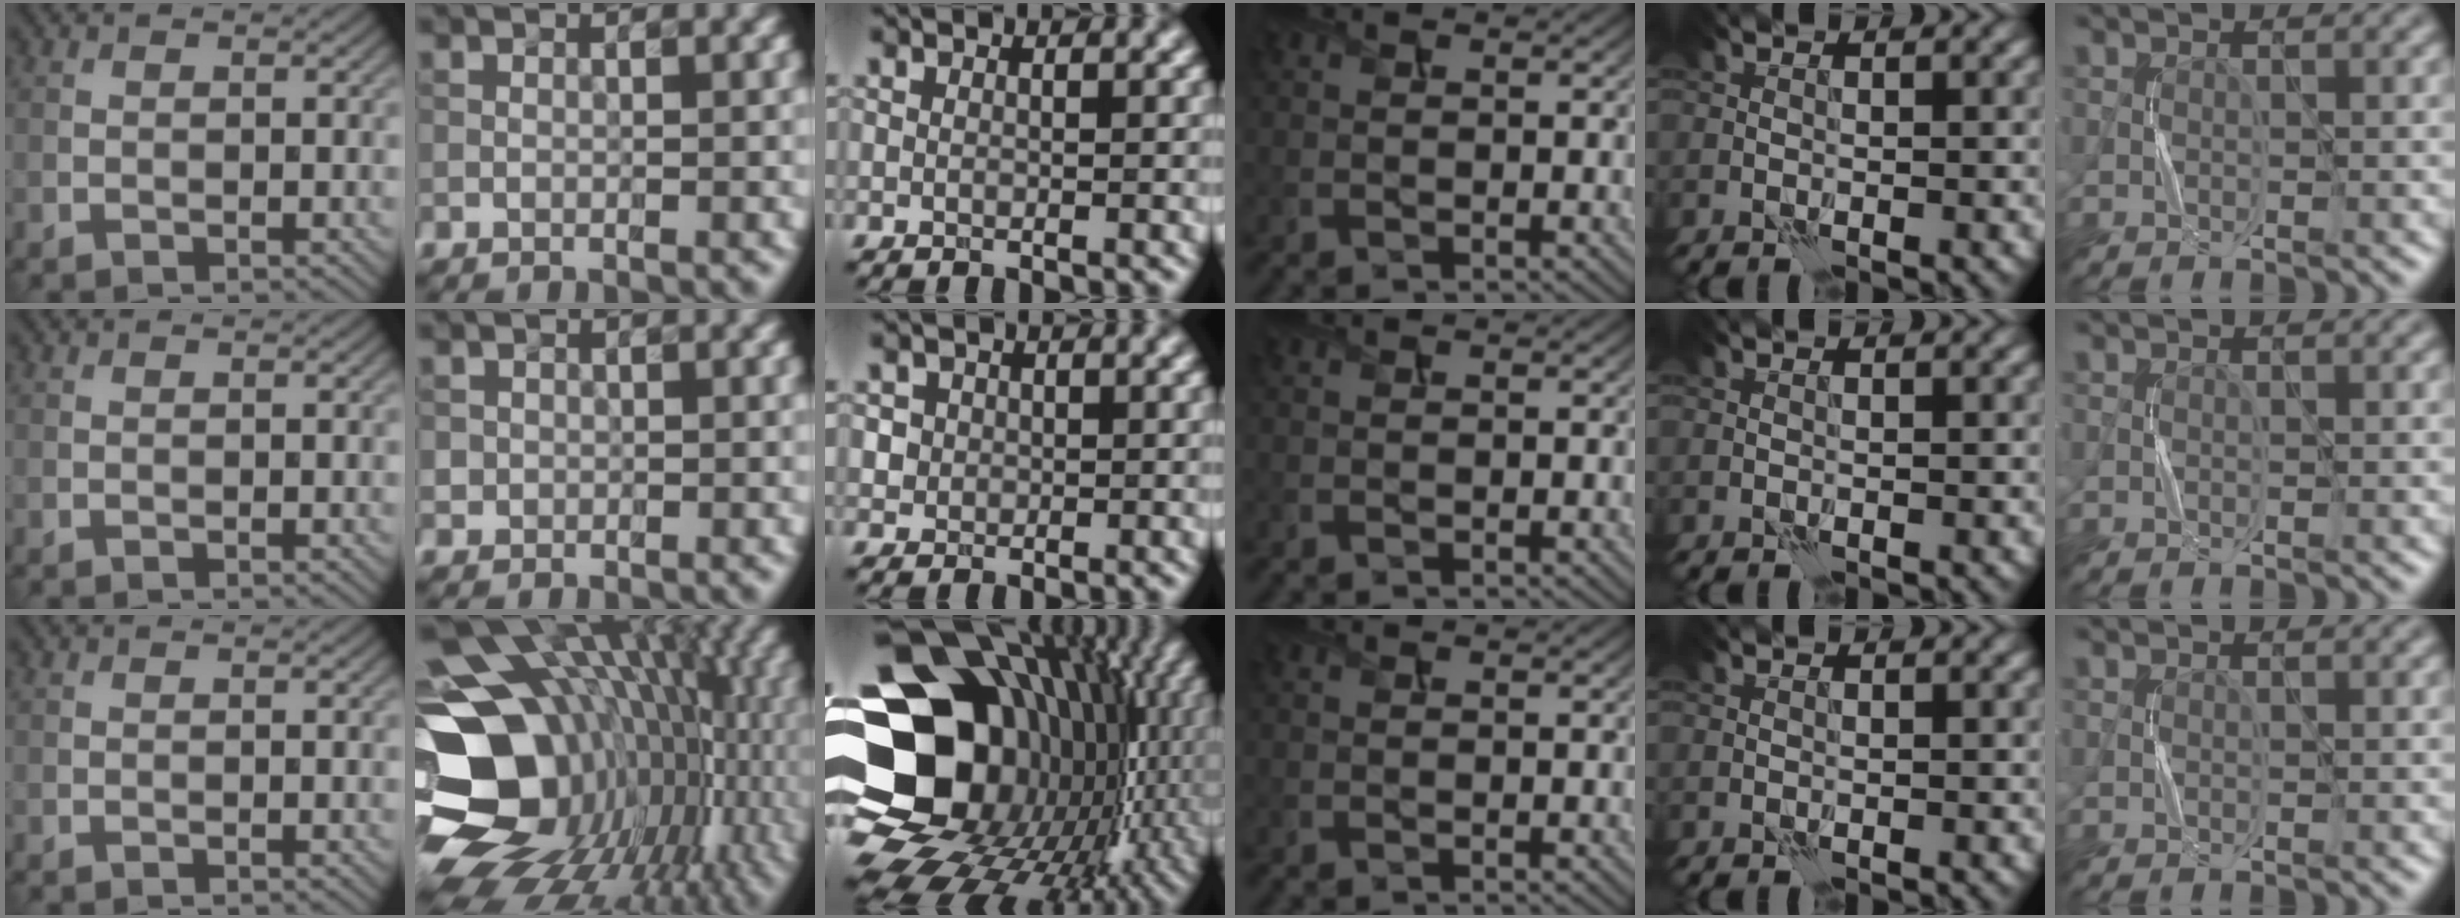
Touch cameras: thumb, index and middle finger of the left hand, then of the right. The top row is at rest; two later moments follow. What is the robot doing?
{"motion": "press", "object": "button"}